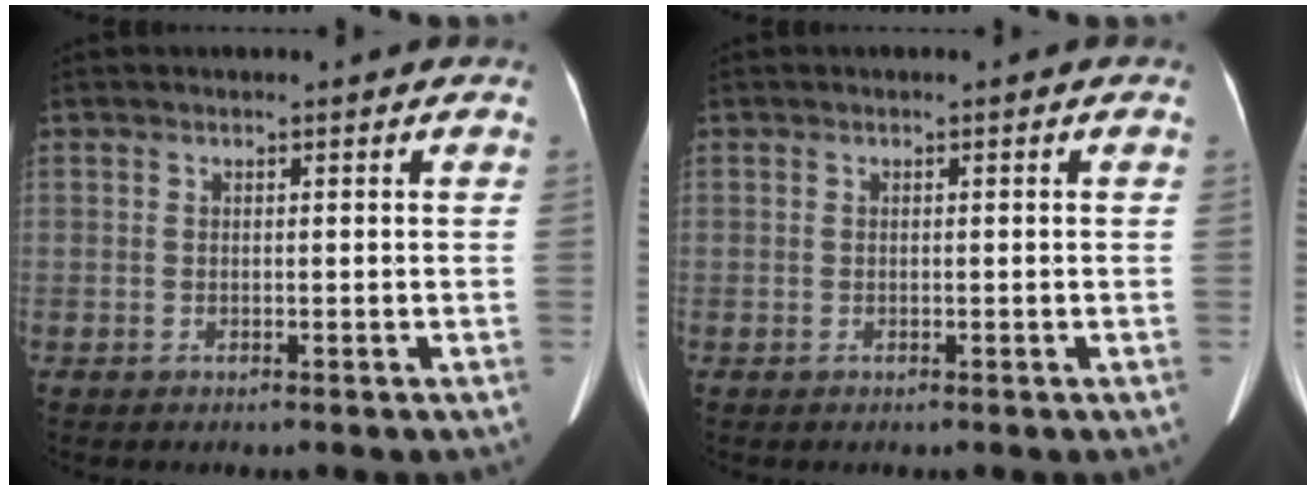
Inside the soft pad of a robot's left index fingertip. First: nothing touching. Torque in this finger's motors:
{"motor_torque": [0.03, -0.02, 0.00, -0.01]}